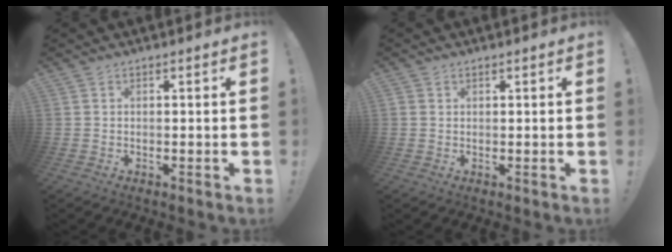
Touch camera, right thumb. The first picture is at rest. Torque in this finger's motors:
{"motor_torque": [-0.09, -0.30, 0.38, -0.12, -0.01]}